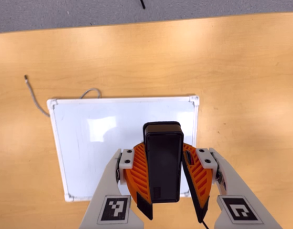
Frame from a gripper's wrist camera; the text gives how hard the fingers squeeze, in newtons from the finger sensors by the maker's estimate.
{"total": 8.7, "left": 8.5, "right": 8.9}